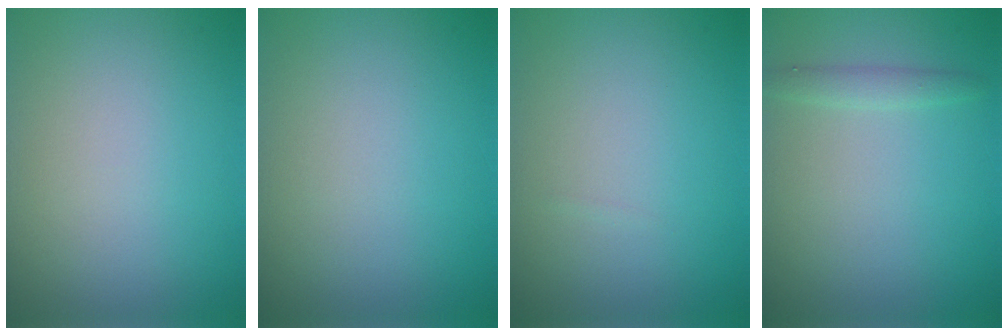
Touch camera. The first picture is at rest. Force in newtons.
{"total": 0.0}
{"total": 0.0}
{"total": 1.2, "press": 1.2, "slide": 0.0}